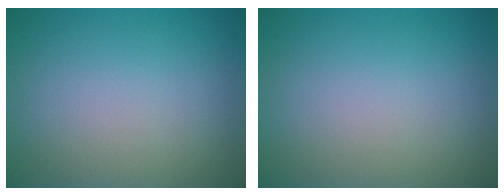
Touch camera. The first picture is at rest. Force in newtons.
{"total": 0.0}